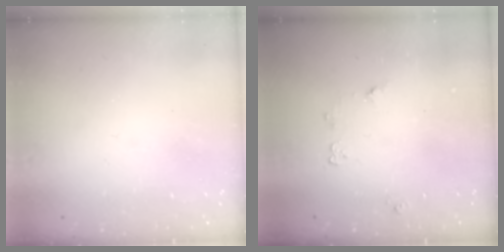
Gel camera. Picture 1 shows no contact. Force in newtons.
{"total": 4.8, "press": 4.7, "slide": 0.6}